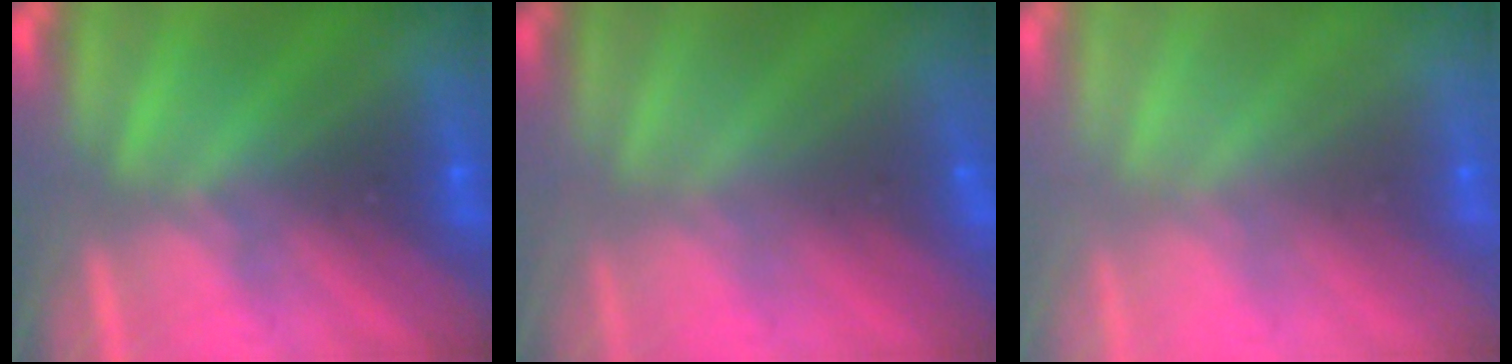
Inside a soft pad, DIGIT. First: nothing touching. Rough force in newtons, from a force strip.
{"total": 3.0}
{"total": 7.8}